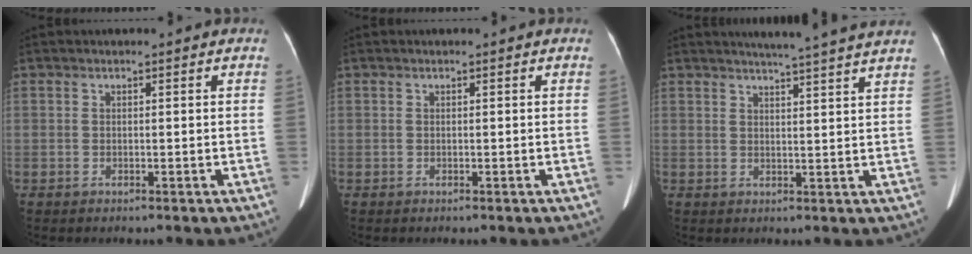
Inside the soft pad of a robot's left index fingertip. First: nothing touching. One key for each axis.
{"total": 0.0}
{"total": 10.6, "fx": 9.5, "fy": -1.0, "fz": 4.6, "tx": -0.065, "ty": 0.000, "tz": 0.105}